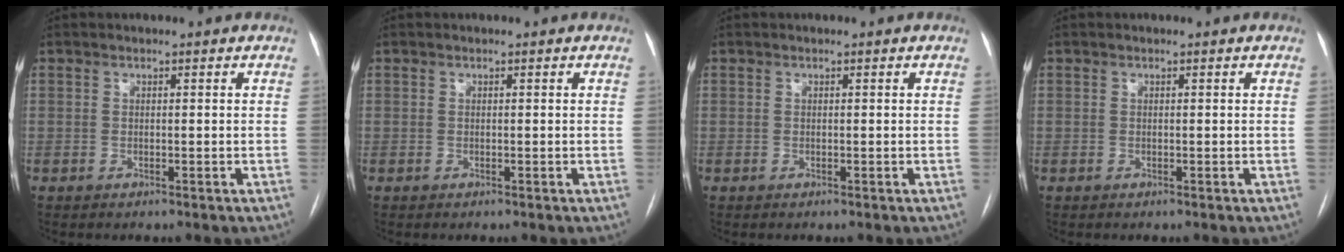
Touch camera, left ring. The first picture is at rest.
{"total": 0.0}
{"total": 0.0}
{"total": 0.0}